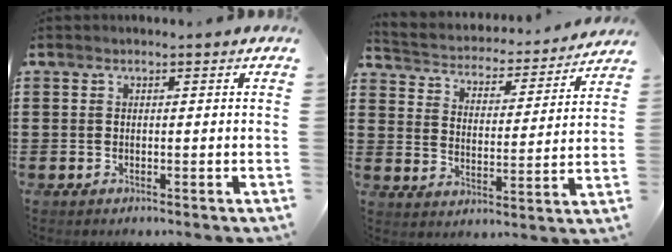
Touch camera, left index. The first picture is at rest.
{"total": 3.1, "force": [3.1, 0.4, 0.0], "torque": [-0.022, -0.030, 0.044]}